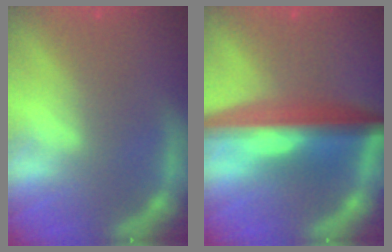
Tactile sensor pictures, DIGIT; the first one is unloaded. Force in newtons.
{"total": 10.1}